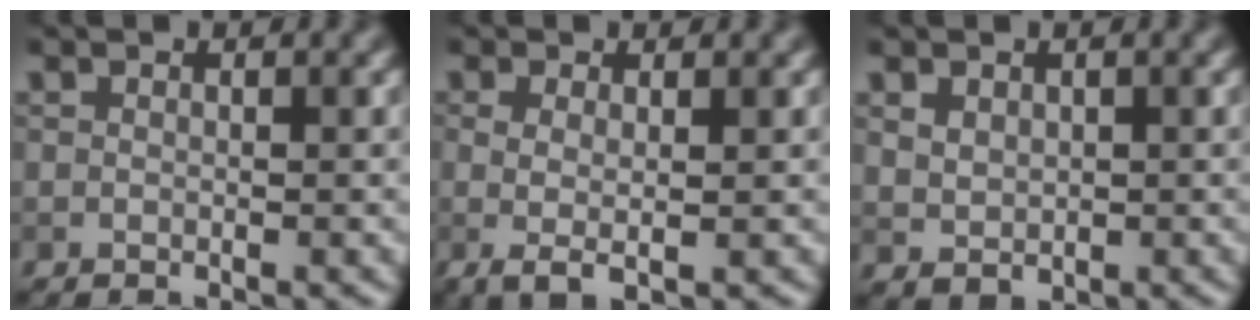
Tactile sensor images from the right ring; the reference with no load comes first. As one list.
[{"total": 2.3, "force": [0.0, 0.6, 2.3], "torque": [-0.038, -0.004, 0.000]}, {"total": 1.9, "force": [0.7, 1.5, 0.9], "torque": [-0.020, -0.003, 0.019]}]